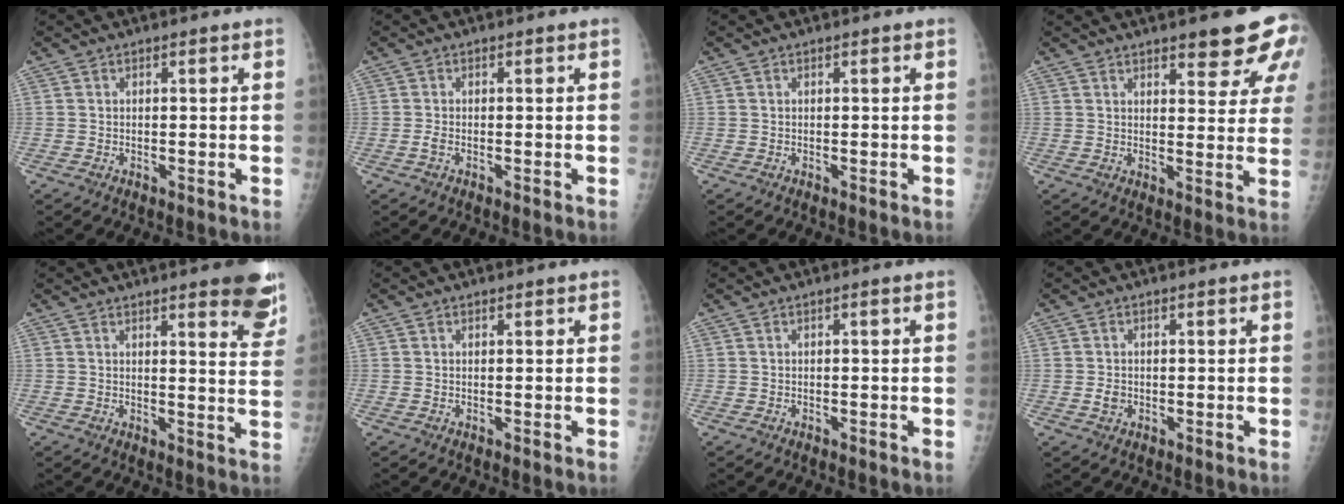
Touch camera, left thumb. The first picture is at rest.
{"total": 1.0, "force": [-0.2, 0.6, 0.8], "torque": [-0.013, -0.001, -0.005]}
{"total": 0.0}
{"total": 10.4, "force": [7.0, 3.2, 7.1], "torque": [-0.054, -0.036, 0.081]}
{"total": 11.3, "force": [7.8, 2.7, 7.7], "torque": [-0.062, -0.042, 0.083]}
{"total": 0.6, "force": [0.5, 0.4, 0.1], "torque": [0.004, -0.003, 0.004]}
{"total": 0.0}
{"total": 1.9, "force": [-0.2, 1.6, 1.0], "torque": [-0.009, 0.002, -0.001]}